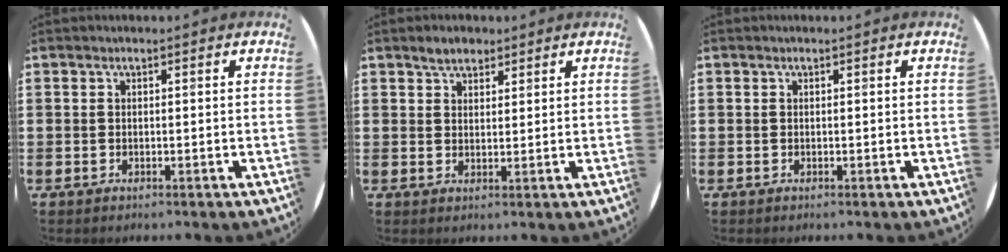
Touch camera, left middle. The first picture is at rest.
{"total": 2.6, "force": [2.2, 1.2, 0.6], "torque": [-0.007, 0.003, 0.041]}
{"total": 0.0}